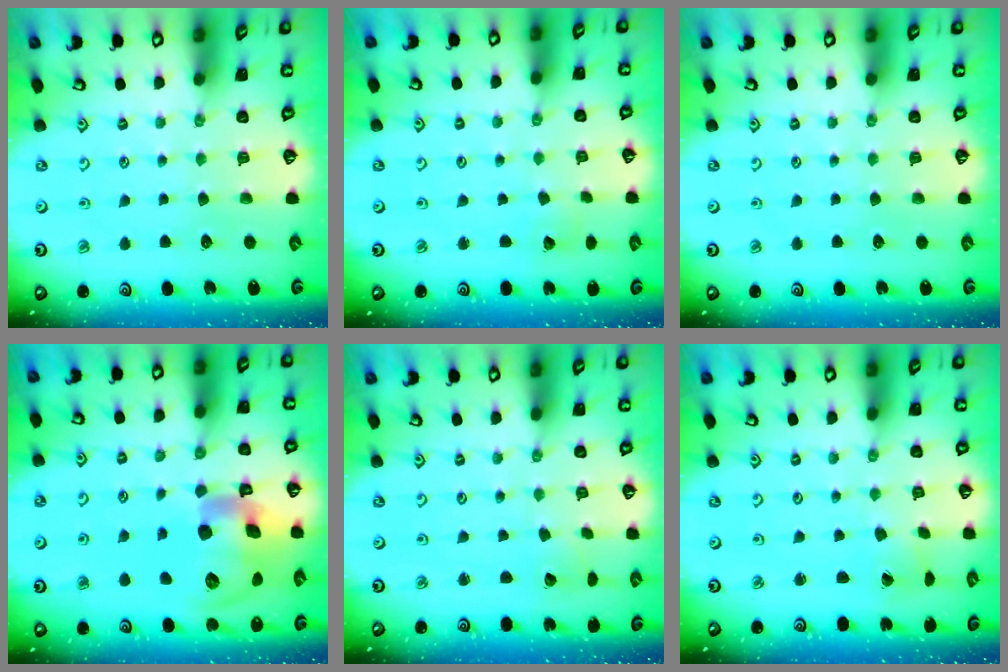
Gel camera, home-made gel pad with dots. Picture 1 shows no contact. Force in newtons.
{"total": 2.1, "press": 2.1, "slide": 0.2}
{"total": 0.0}
{"total": 18.7, "press": 18.5, "slide": 2.9}
{"total": 2.0, "press": 2.0, "slide": 0.1}
{"total": 1.4, "press": 1.4, "slide": 0.3}